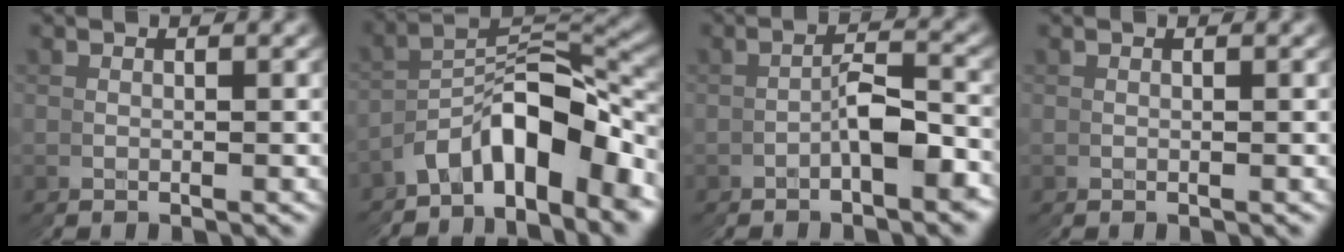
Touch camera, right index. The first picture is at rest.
{"total": 9.1, "force": [-3.5, 4.8, 6.9], "torque": [-0.115, -0.018, -0.043]}
{"total": 2.8, "force": [-1.8, 0.9, 2.0], "torque": [-0.022, -0.001, -0.030]}
{"total": 0.0}